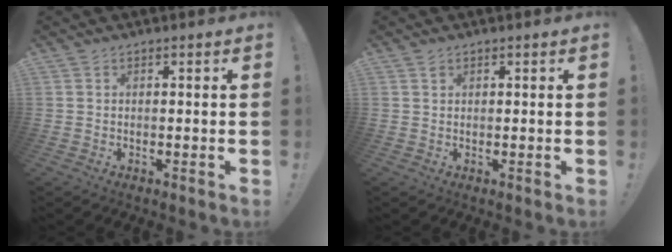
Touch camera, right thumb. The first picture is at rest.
{"total": 0.9, "force": [0.6, 0.5, 0.3], "torque": [0.003, -0.003, 0.010]}